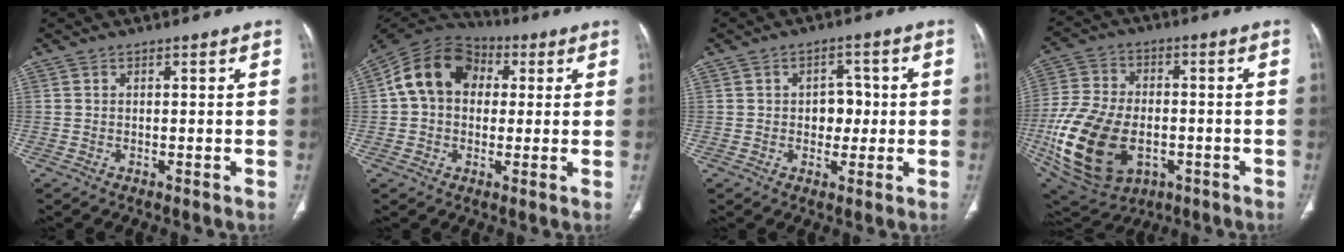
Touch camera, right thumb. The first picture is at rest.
{"total": 13.9, "force": [2.5, 10.7, 8.5], "torque": [-0.134, 0.030, 0.030]}
{"total": 5.1, "force": [0.0, 3.8, 3.3], "torque": [-0.016, 0.008, 0.000]}
{"total": 22.8, "force": [-5.5, 14.7, 16.5], "torque": [-0.338, 0.003, -0.073]}